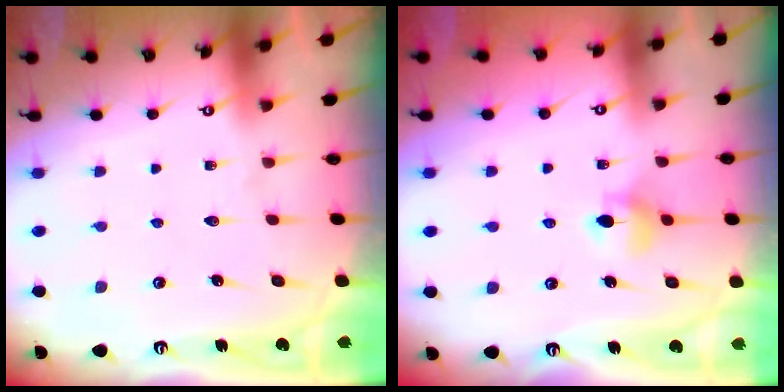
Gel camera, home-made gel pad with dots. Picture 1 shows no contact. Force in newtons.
{"total": 6.1, "press": 6.1, "slide": 0.7}